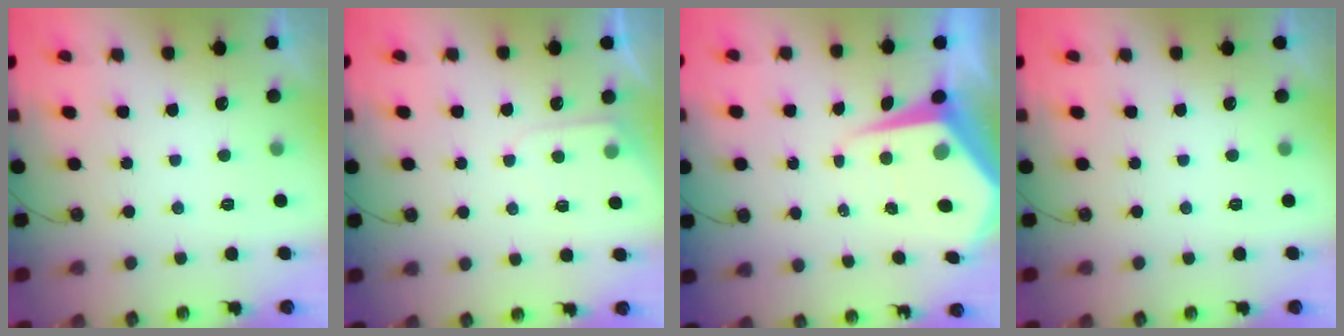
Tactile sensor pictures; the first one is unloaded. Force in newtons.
{"total": 4.7, "press": 4.6, "slide": 0.6}
{"total": 9.0, "press": 9.0, "slide": 0.9}
{"total": 0.0}